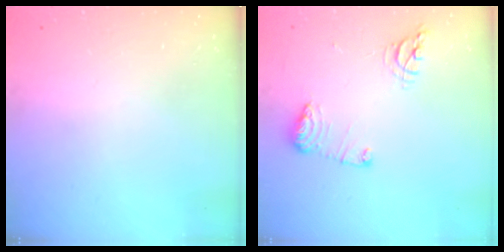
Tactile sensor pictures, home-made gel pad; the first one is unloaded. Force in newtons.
{"total": 10.5, "press": 10.5, "slide": 1.0}